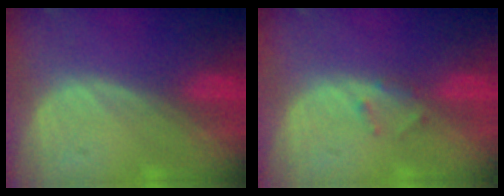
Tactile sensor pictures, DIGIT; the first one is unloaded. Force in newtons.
{"total": 1.3, "press": 1.3, "slide": 0.4}